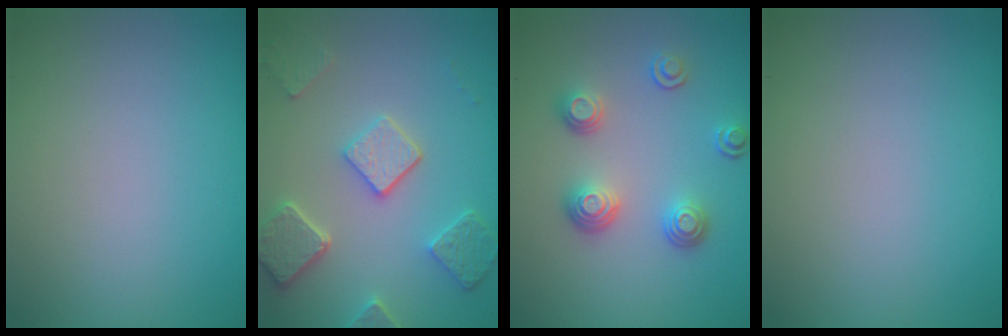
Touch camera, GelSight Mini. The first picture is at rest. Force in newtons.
{"total": 4.9, "press": 3.9, "slide": 3.0}
{"total": 3.4, "press": 2.7, "slide": 2.0}
{"total": 0.0}